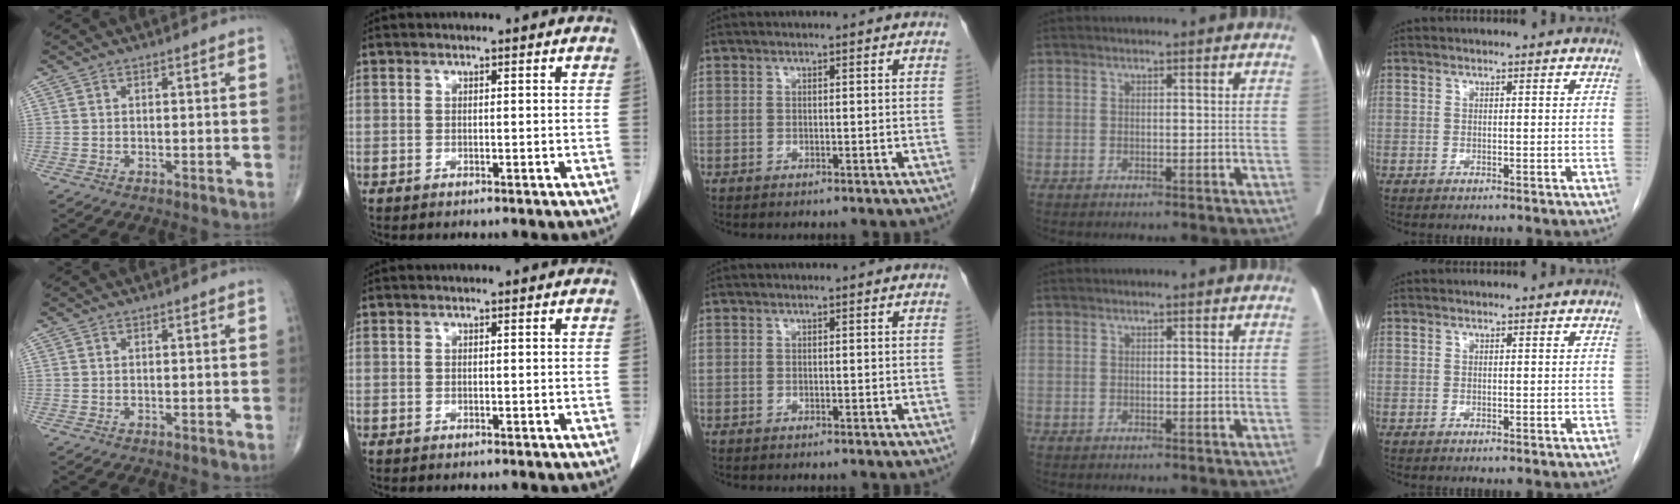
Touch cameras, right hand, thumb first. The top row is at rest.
{}